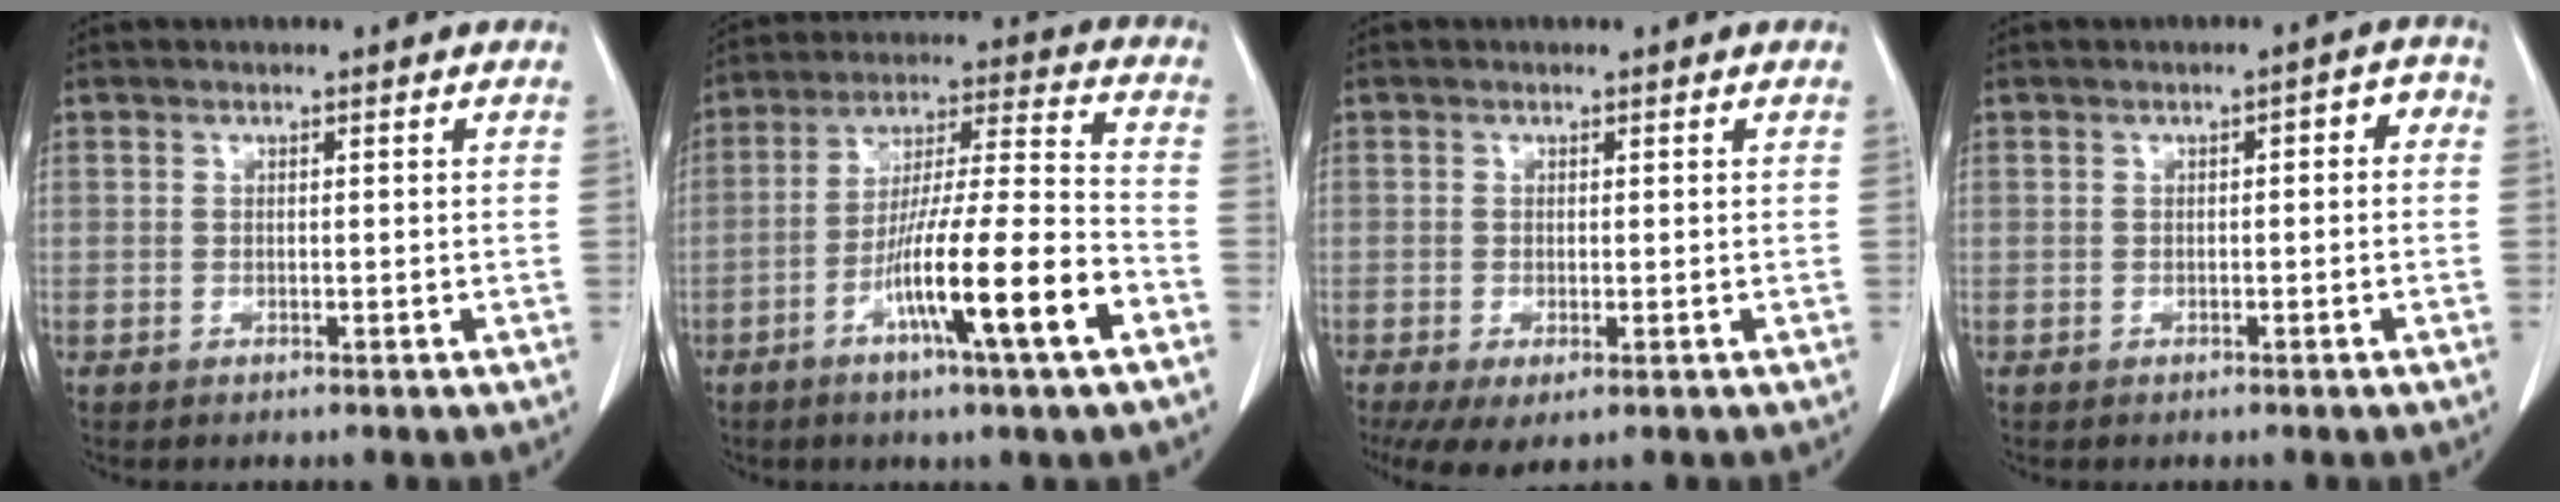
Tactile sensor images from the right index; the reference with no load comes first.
{"total": 15.8, "force": [-7.0, 0.0, 14.2], "torque": [-0.248, -0.007, -0.119]}
{"total": 5.5, "force": [-3.1, 2.2, 4.0], "torque": [-0.064, -0.018, -0.047]}
{"total": 2.6, "force": [-0.1, 1.2, 2.3], "torque": [-0.027, 0.020, -0.004]}